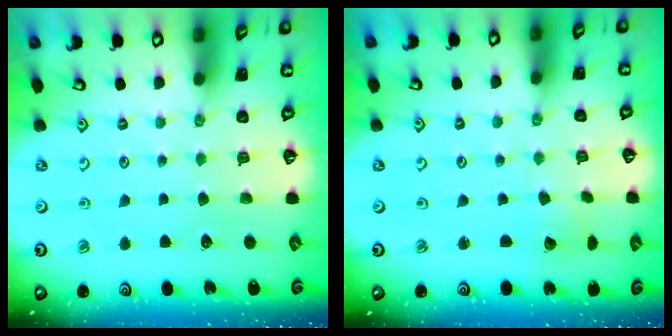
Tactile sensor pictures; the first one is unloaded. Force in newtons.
{"total": 2.0, "press": 2.0, "slide": 0.3}